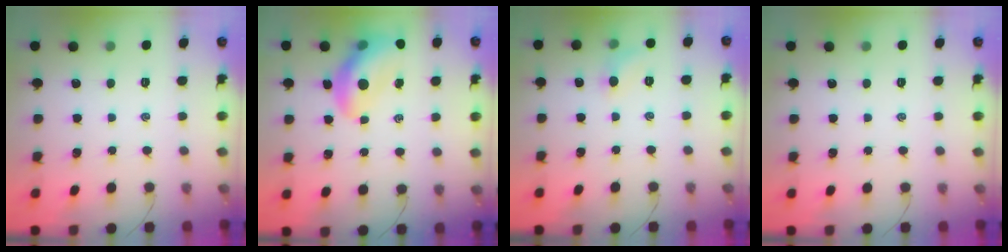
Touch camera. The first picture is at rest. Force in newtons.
{"total": 12.3, "press": 11.8, "slide": 3.3}
{"total": 5.9, "press": 5.6, "slide": 1.7}
{"total": 0.0}